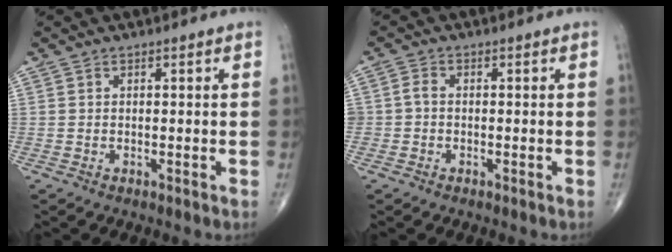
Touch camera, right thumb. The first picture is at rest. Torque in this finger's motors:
{"motor_torque": [-0.30, -0.32, 0.16, 0.10, -0.02]}